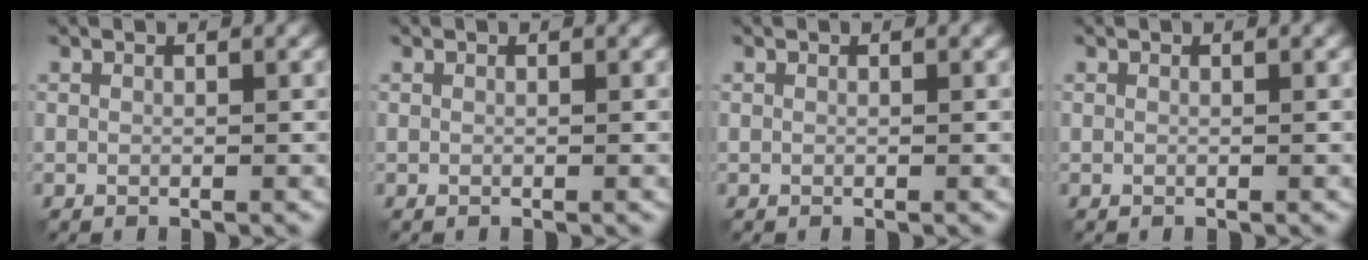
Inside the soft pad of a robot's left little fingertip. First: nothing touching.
{"total": 0.0}
{"total": 0.0}
{"total": 0.0}